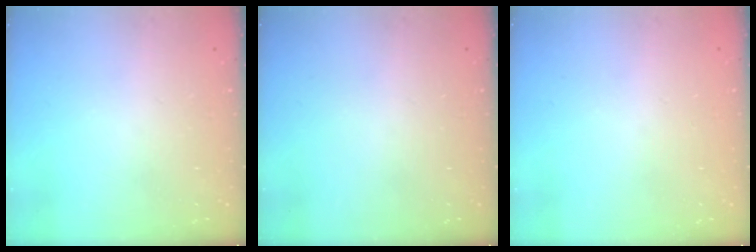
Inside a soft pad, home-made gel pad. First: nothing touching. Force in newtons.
{"total": 0.0}
{"total": 0.8, "press": 0.5, "slide": 0.6}